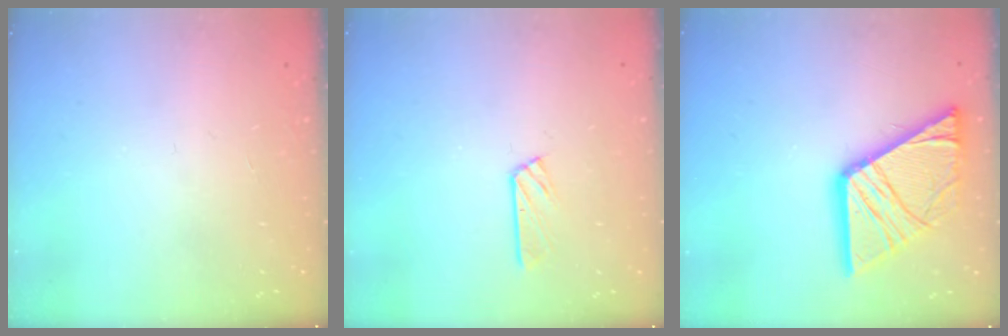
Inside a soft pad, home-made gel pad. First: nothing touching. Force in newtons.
{"total": 3.7, "press": 3.7, "slide": 0.4}
{"total": 19.0, "press": 18.9, "slide": 2.4}